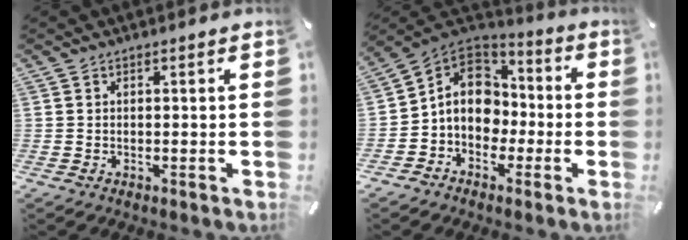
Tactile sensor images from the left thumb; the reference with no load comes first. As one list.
[{"total": 11.8, "force": [-1.2, 10.3, 5.6], "torque": [-0.105, 0.019, -0.018]}]